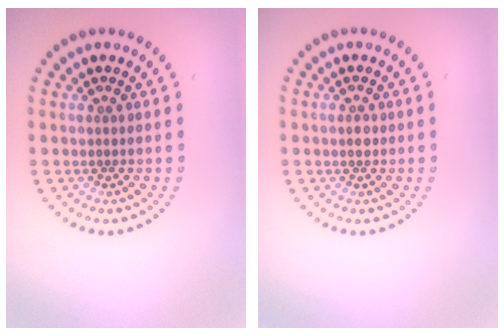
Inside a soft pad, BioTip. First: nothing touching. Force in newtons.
{"total": 1.2, "press": 1.2, "slide": 0.2}